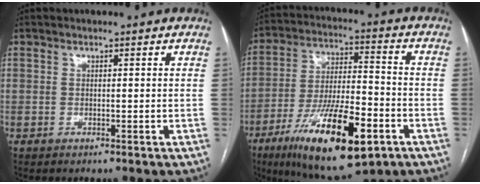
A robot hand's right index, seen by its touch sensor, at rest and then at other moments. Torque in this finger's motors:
{"motor_torque": [1.00, -0.88, 1.05, 0.21]}